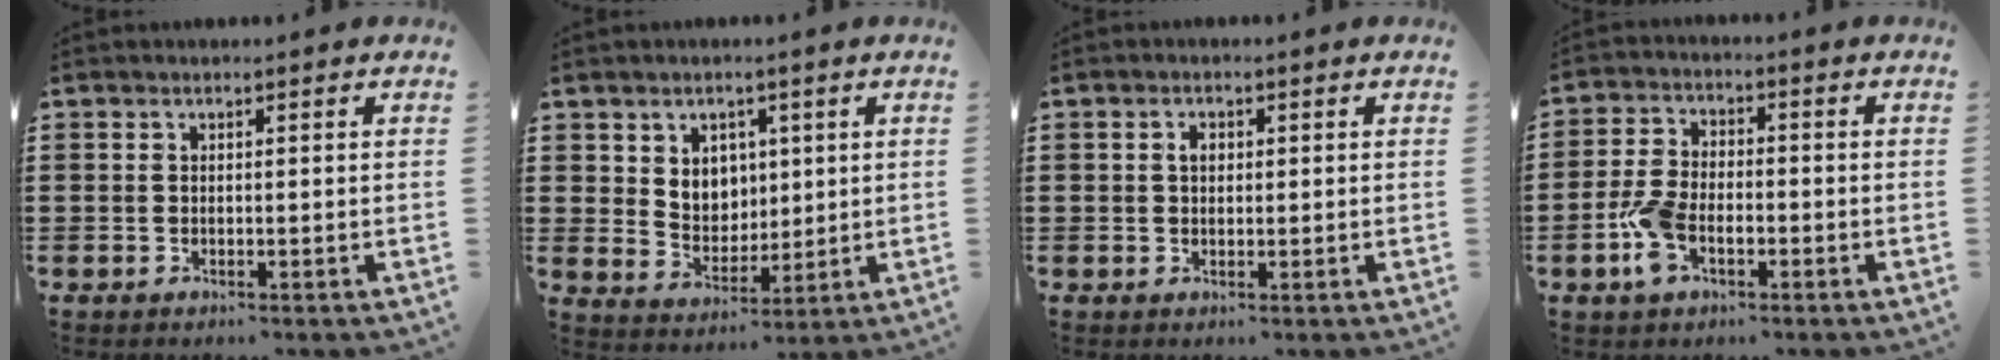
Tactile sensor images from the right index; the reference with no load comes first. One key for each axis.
{"total": 4.9, "fx": 2.4, "fy": 4.1, "fz": 1.2, "tx": -0.029, "ty": -0.003, "tz": 0.041}
{"total": 1.6, "fx": 0.4, "fy": 1.0, "fz": 1.2, "tx": -0.027, "ty": 0.005, "tz": 0.007}
{"total": 6.0, "fx": -2.2, "fy": 3.3, "fz": 4.5, "tx": -0.110, "ty": 0.000, "tz": -0.046}